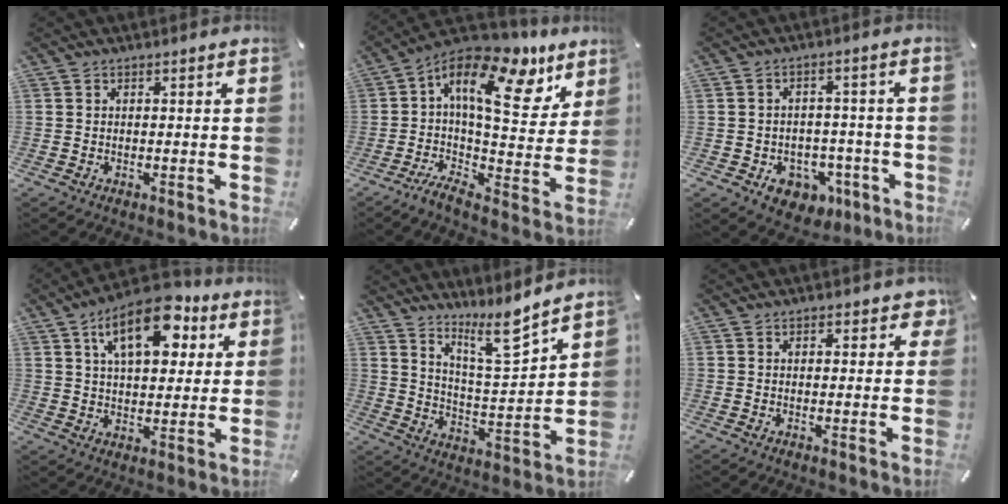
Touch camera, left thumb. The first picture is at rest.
{"total": 19.9, "force": [8.3, 8.8, 15.8], "torque": [-0.252, -0.054, 0.137]}
{"total": 7.1, "force": [-2.4, 6.1, 2.7], "torque": [-0.025, 0.011, -0.037]}
{"total": 15.5, "force": [7.1, 8.5, 10.9], "torque": [-0.159, -0.016, 0.120]}
{"total": 11.1, "force": [9.0, 2.1, 6.1], "torque": [-0.096, -0.065, 0.154]}
{"total": 2.9, "force": [1.4, 1.8, 1.7], "torque": [-0.013, -0.001, 0.017]}